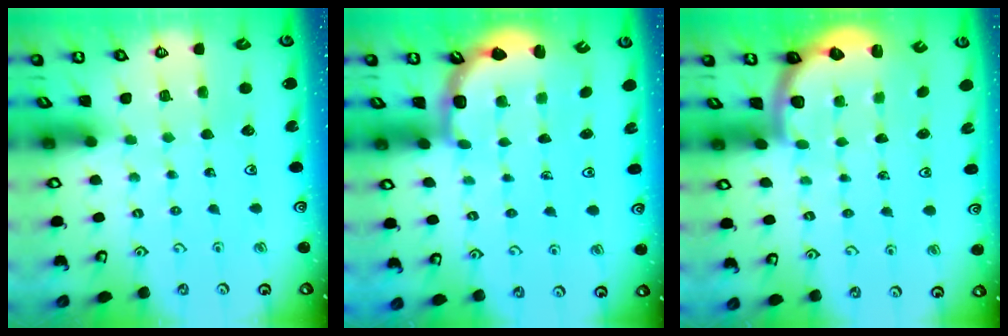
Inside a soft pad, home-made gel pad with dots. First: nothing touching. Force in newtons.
{"total": 3.4, "press": 2.5, "slide": 2.3}
{"total": 2.4, "press": 2.1, "slide": 1.2}